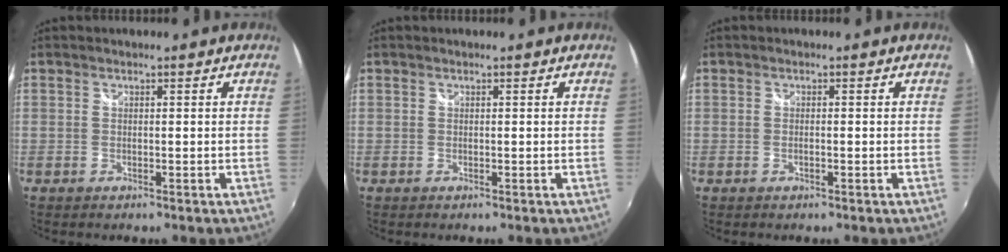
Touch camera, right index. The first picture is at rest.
{"total": 0.0}
{"total": 0.5, "force": [-0.3, 0.2, 0.4], "torque": [-0.010, -0.001, -0.005]}